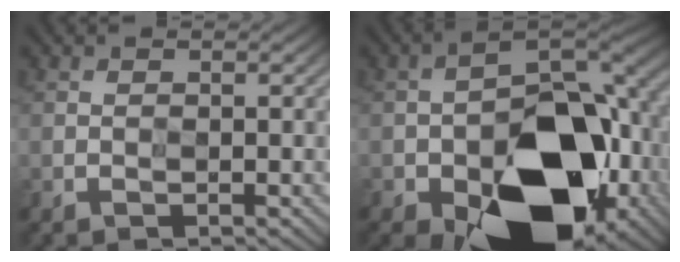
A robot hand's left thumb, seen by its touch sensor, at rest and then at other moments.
{"total": 17.9, "force": [-8.6, 10.0, 12.1], "torque": [-0.174, -0.018, -0.141]}